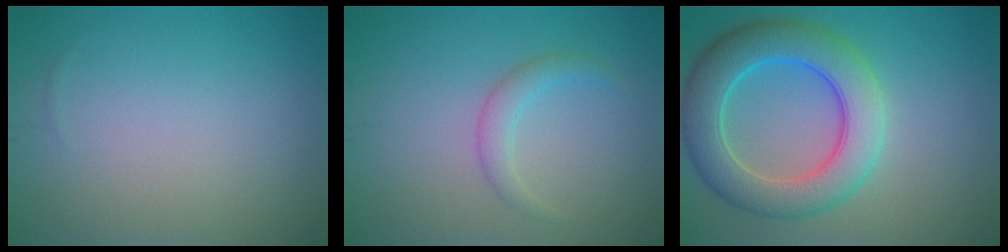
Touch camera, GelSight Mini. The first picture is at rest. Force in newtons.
{"total": 1.8, "press": 1.8, "slide": 0.1}
{"total": 7.9, "press": 7.9, "slide": 0.3}